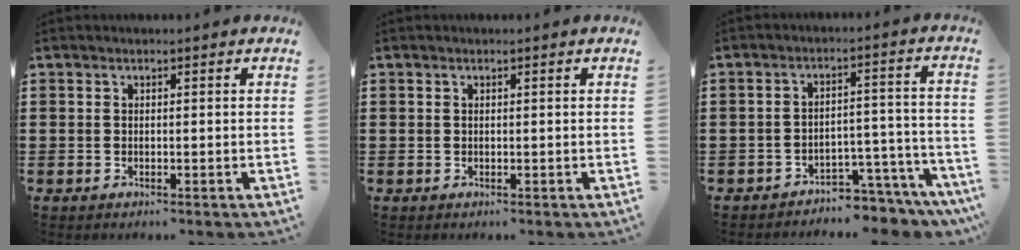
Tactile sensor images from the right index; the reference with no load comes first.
{"total": 0.0}
{"total": 4.5, "force": [-4.3, 0.8, 1.0], "torque": [-0.021, 0.011, -0.087]}